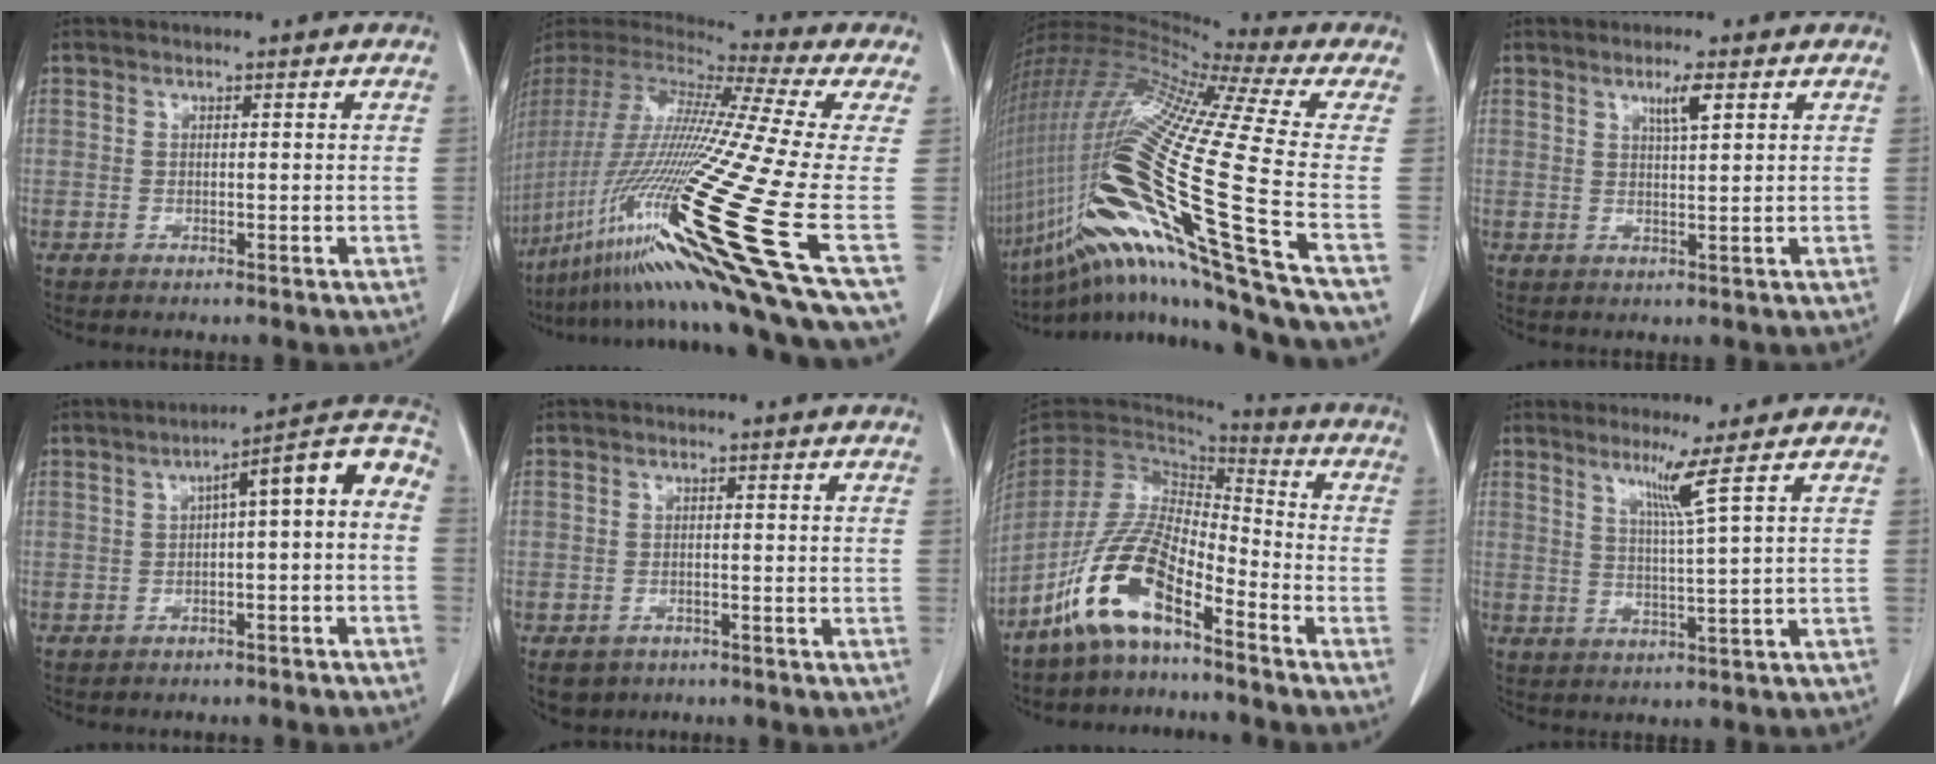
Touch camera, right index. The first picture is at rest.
{"total": 31.6, "force": [-14.7, -0.3, 27.9], "torque": [-0.532, -0.052, -0.276]}
{"total": 35.3, "force": [-11.0, 0.9, 33.5], "torque": [-0.631, -0.034, -0.212]}
{"total": 3.2, "force": [1.6, -0.1, 2.7], "torque": [-0.047, -0.003, 0.026]}
{"total": 9.9, "force": [-0.2, 1.9, 9.7], "torque": [-0.128, 0.046, -0.010]}
{"total": 3.5, "force": [-2.4, 2.5, 0.6], "torque": [-0.005, 0.003, -0.034]}
{"total": 12.6, "force": [-7.9, 3.6, 9.2], "torque": [-0.194, 0.005, -0.157]}
{"total": 4.5, "force": [2.3, -2.1, 3.1], "torque": [-0.060, -0.014, 0.049]}